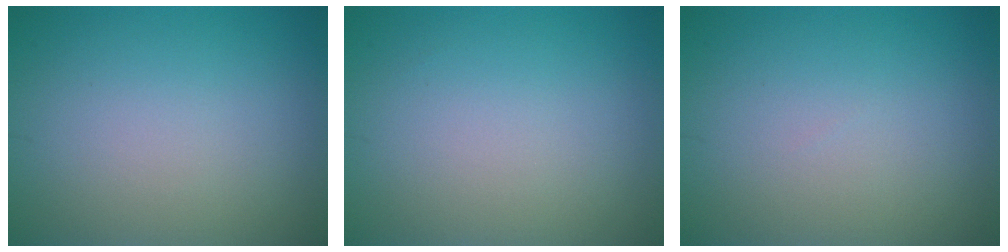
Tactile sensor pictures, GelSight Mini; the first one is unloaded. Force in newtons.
{"total": 0.0}
{"total": 0.0}